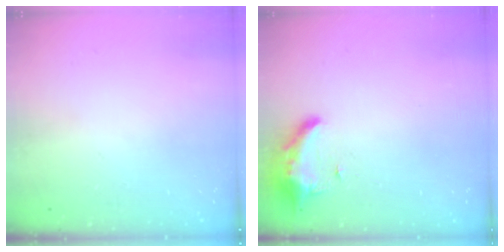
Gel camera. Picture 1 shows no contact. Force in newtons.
{"total": 8.5, "press": 8.4, "slide": 1.4}